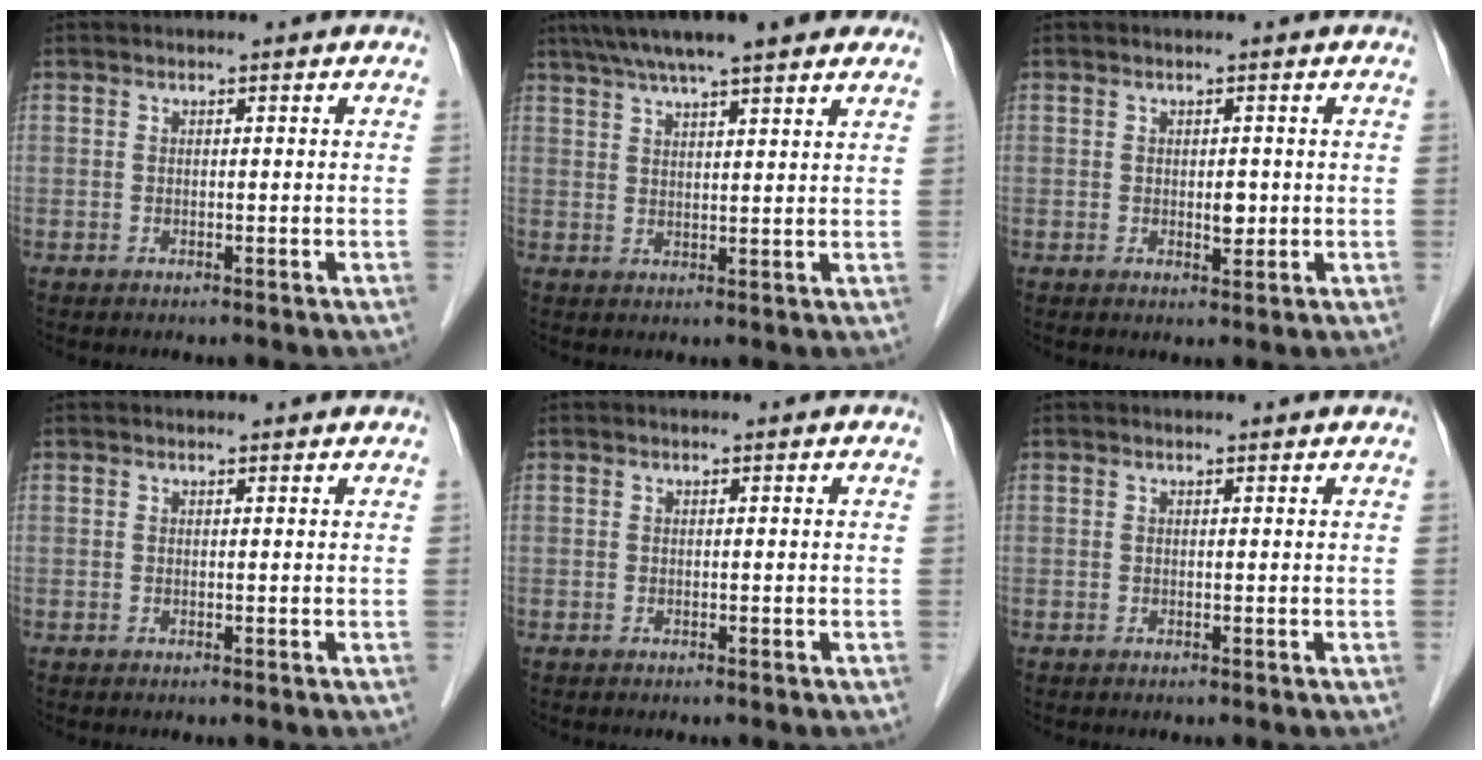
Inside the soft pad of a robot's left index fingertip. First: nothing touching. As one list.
[{"total": 14.0, "force": [10.9, 1.9, 8.6], "torque": [-0.141, 0.044, 0.157]}, {"total": 1.6, "force": [0.1, 0.9, 1.3], "torque": [-0.019, -0.002, 0.004]}, {"total": 1.4, "force": [1.4, 0.2, 0.2], "torque": [-0.012, 0.009, 0.015]}, {"total": 0.0}, {"total": 1.2, "force": [1.1, 0.2, 0.1], "torque": [-0.011, 0.008, 0.013]}]